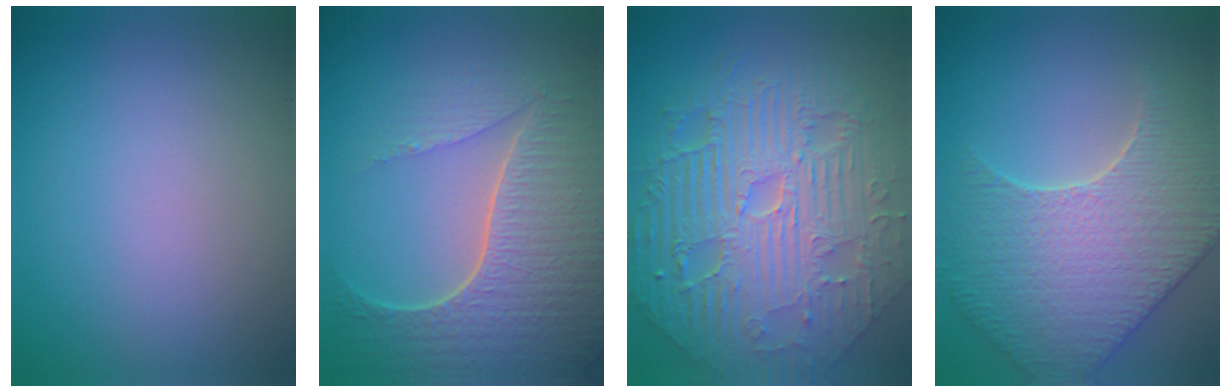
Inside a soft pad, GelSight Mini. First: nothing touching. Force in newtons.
{"total": 7.5, "press": 5.6, "slide": 5.0}
{"total": 11.9, "press": 7.7, "slide": 9.1}
{"total": 6.2, "press": 5.6, "slide": 2.7}